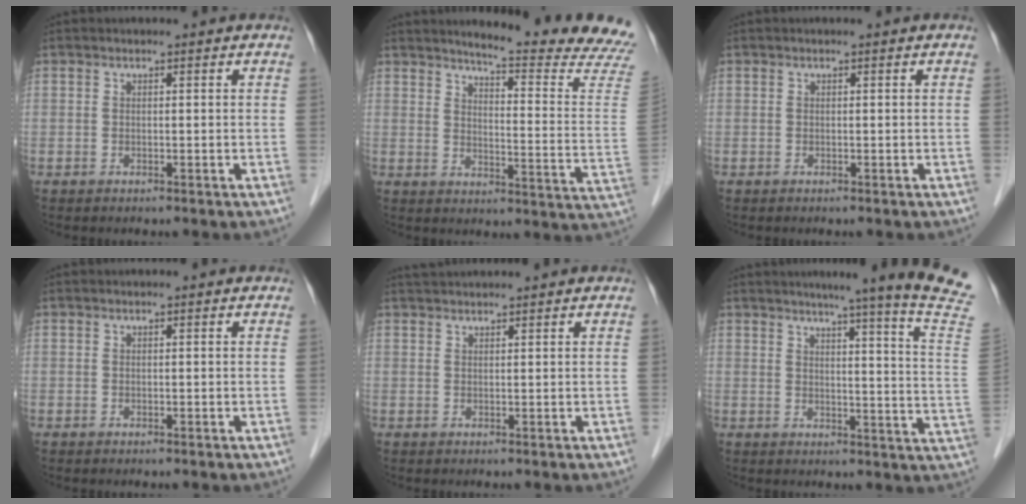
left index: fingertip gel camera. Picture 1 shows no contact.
{"total": 18.3, "force": [17.2, -1.5, 6.1], "torque": [-0.089, -0.128, 0.192]}
{"total": 0.0}
{"total": 0.0}
{"total": 3.8, "force": [3.6, -0.2, 1.1], "torque": [-0.012, 0.035, 0.061]}
{"total": 17.9, "force": [14.9, -2.8, 9.5], "torque": [-0.132, -0.076, 0.163]}